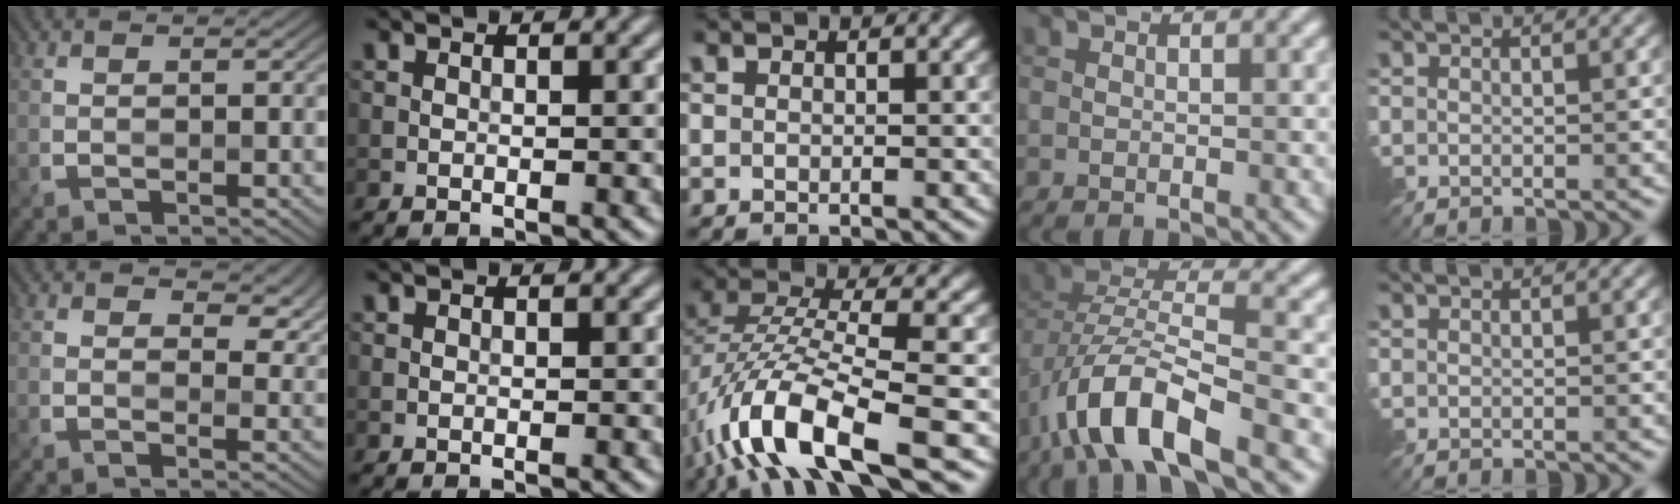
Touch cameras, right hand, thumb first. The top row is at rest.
{"thumb": {"total": 5.6, "force": [3.0, 3.1, 3.6], "torque": [-0.047, -0.004, 0.045]}, "middle": {"total": 11.0, "force": [-5.4, 3.4, 9.0], "torque": [-0.176, 0.008, -0.106]}, "ring": {"total": 9.3, "force": [-4.9, 3.4, 7.1], "torque": [-0.139, 0.005, -0.096]}}